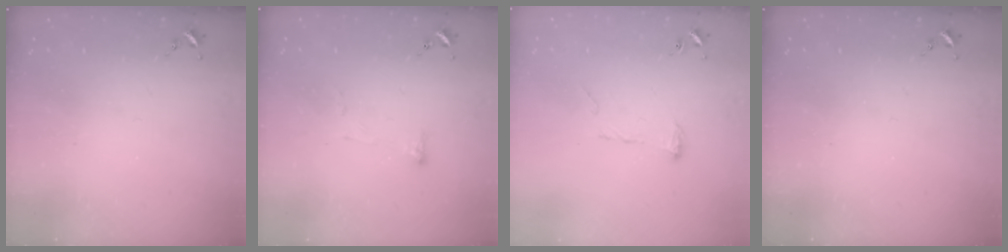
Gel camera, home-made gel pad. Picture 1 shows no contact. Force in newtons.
{"total": 3.1, "press": 3.0, "slide": 0.7}
{"total": 8.3, "press": 8.3, "slide": 0.6}
{"total": 0.0}